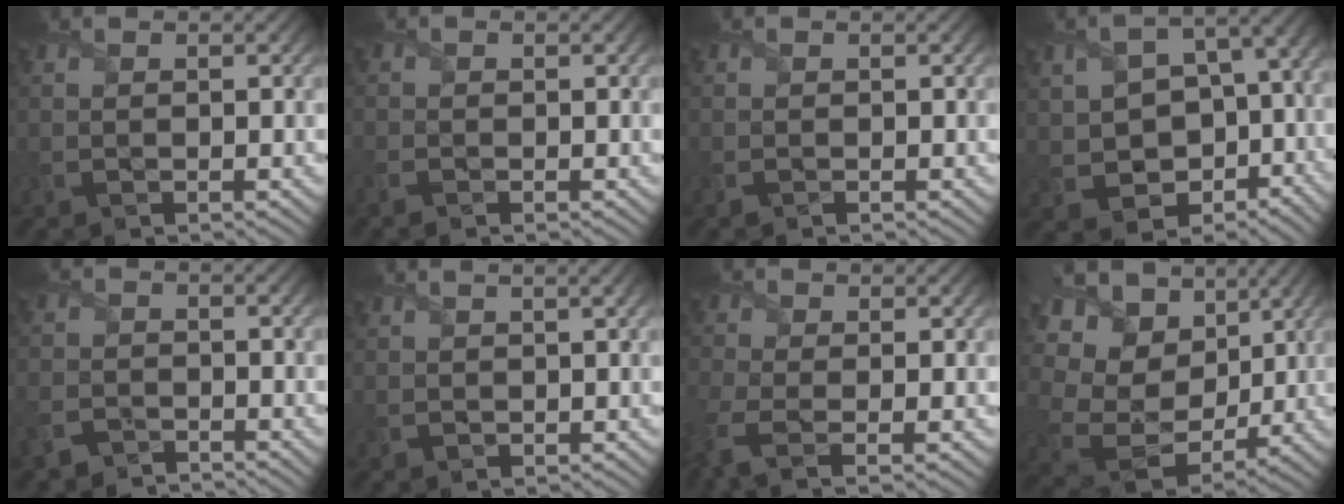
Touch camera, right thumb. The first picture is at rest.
{"total": 1.5, "force": [-0.9, 0.8, 0.9], "torque": [-0.029, -0.004, -0.023]}
{"total": 0.7, "force": [-0.4, 0.4, 0.5], "torque": [-0.013, -0.001, -0.008]}
{"total": 9.0, "force": [-1.9, 6.5, 5.9], "torque": [-0.119, -0.024, -0.037]}
{"total": 3.3, "force": [-2.8, 1.4, 0.8], "torque": [-0.027, -0.006, -0.070]}
{"total": 1.3, "force": [1.1, -0.2, 0.7], "torque": [-0.015, 0.002, 0.025]}
{"total": 5.1, "force": [-1.7, 2.4, 4.1], "torque": [-0.117, -0.010, -0.044]}
{"total": 15.6, "force": [5.2, 11.5, 9.3], "torque": [-0.234, 0.005, 0.109]}